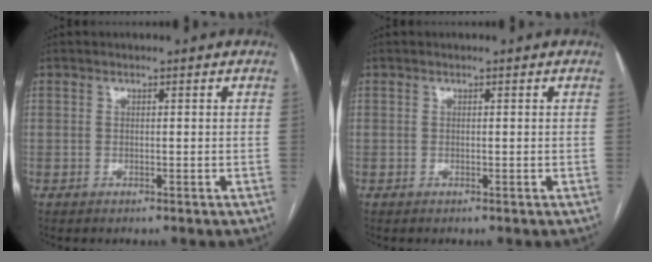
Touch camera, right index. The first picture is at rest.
{"total": 0.0}